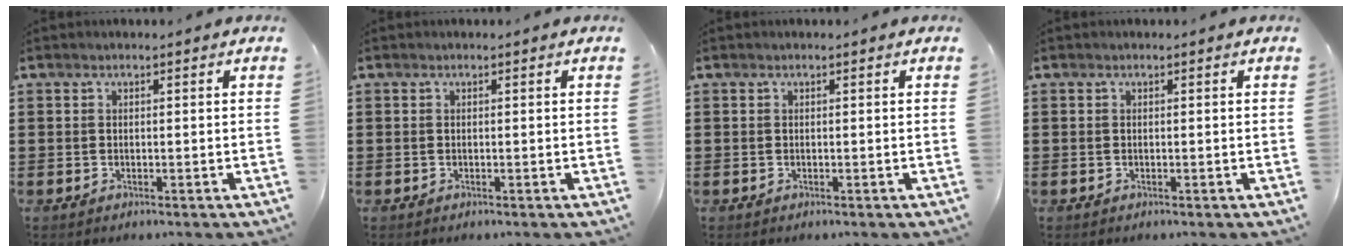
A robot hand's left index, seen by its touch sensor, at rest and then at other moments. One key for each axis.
{"total": 0.0}
{"total": 0.0}
{"total": 0.0}